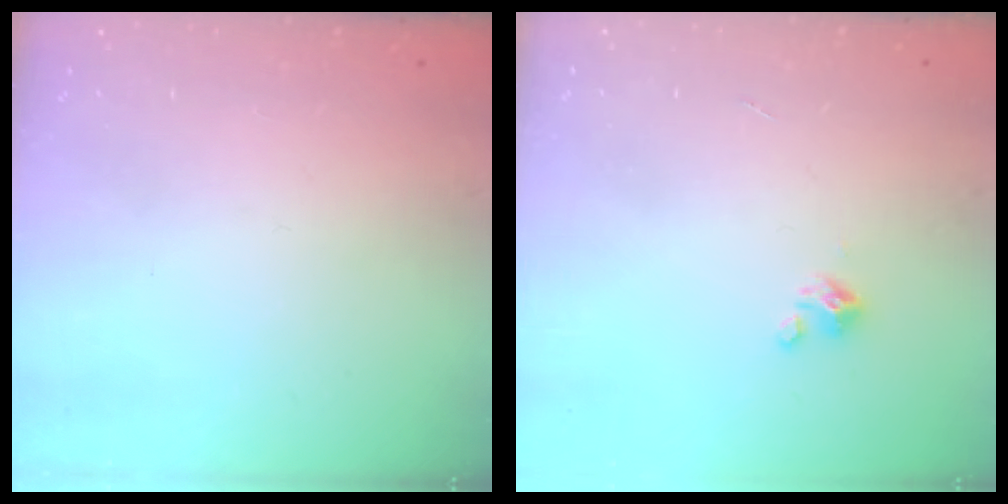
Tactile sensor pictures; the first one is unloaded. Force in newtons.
{"total": 2.0, "press": 2.0, "slide": 0.2}